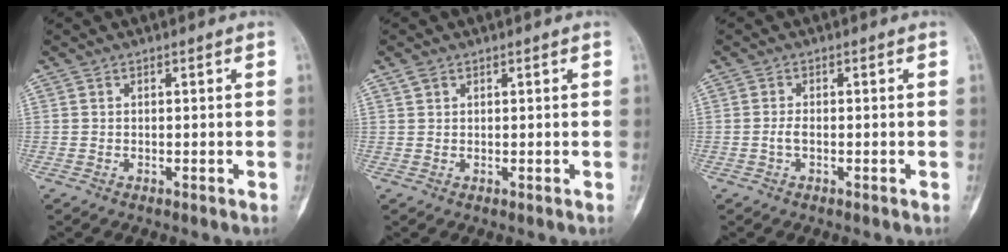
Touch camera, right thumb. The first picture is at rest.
{"total": 1.3, "force": [0.9, 0.8, 0.6], "torque": [-0.009, 0.004, 0.017]}
{"total": 1.4, "force": [-0.4, 0.6, 1.2], "torque": [-0.027, 0.002, -0.009]}